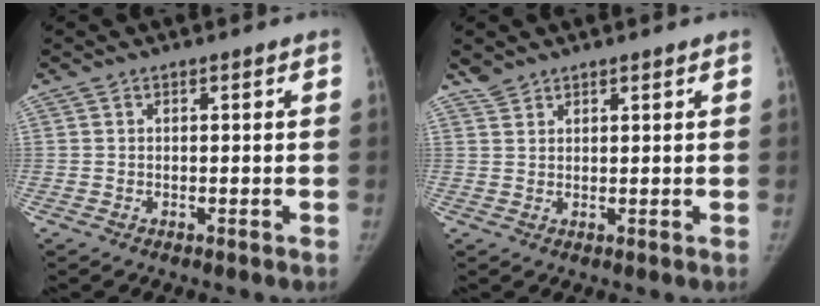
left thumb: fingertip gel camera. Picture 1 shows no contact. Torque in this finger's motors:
{"motor_torque": [0.45, -0.44, 0.12, -0.59, -0.03]}